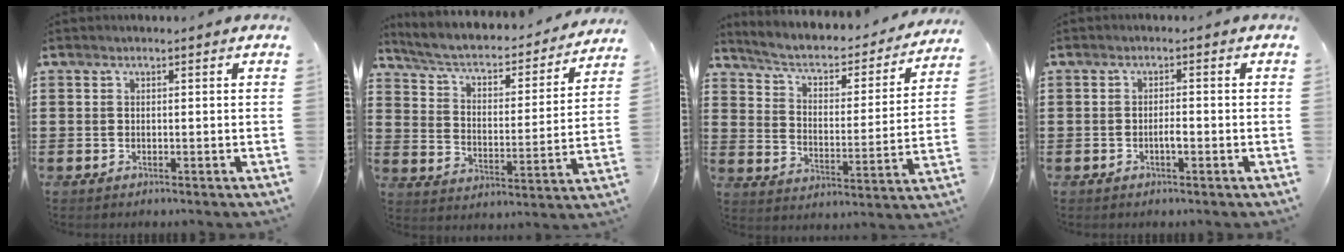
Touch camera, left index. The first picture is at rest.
{"total": 4.0, "force": [3.2, 1.1, 2.1], "torque": [-0.059, -0.027, 0.044]}
{"total": 3.8, "force": [2.7, 1.5, 2.2], "torque": [-0.058, -0.019, 0.034]}
{"total": 1.8, "force": [-0.7, 0.5, 1.6], "torque": [-0.031, 0.002, -0.012]}